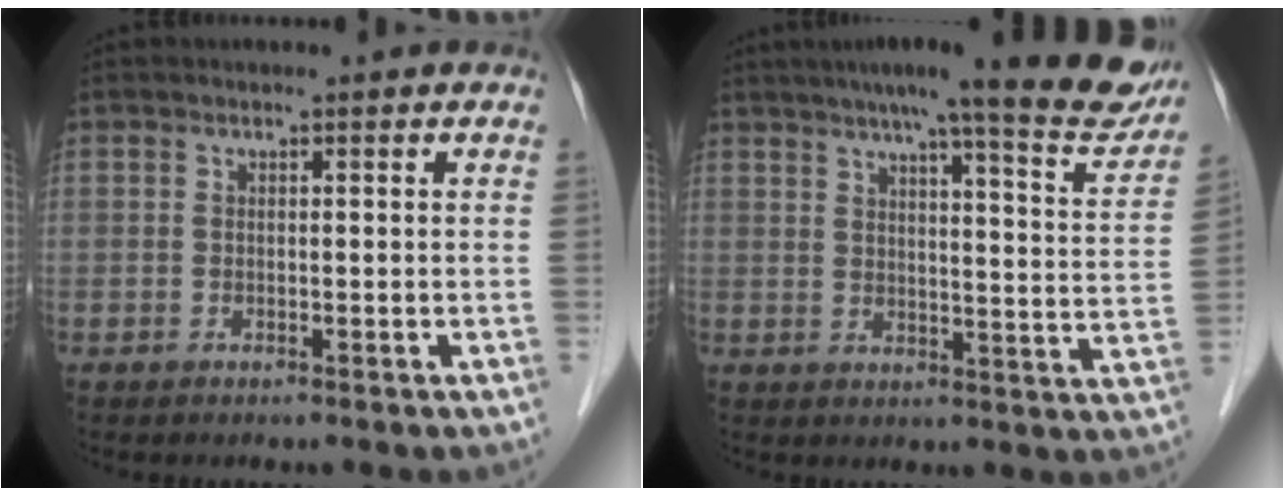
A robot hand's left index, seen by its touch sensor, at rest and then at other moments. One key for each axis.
{"total": 19.6, "fx": 16.3, "fy": 1.7, "fz": 10.7, "tx": -0.137, "ty": -0.016, "tz": 0.194}